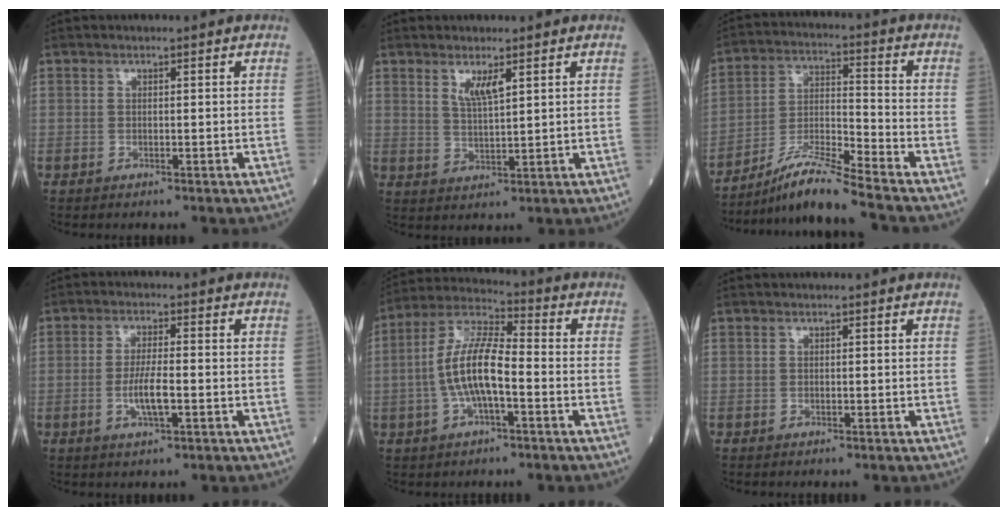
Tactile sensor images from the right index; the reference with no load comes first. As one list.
[{"total": 3.4, "force": [1.9, 0.4, 2.8], "torque": [-0.060, -0.005, 0.041]}, {"total": 10.0, "force": [-8.7, -1.7, 4.7], "torque": [-0.102, -0.015, -0.162]}, {"total": 4.9, "force": [-1.4, 0.8, 4.7], "torque": [-0.098, -0.004, -0.024]}, {"total": 10.5, "force": [-1.9, 2.8, 10.0], "torque": [-0.214, 0.016, -0.037]}, {"total": 0.0}]